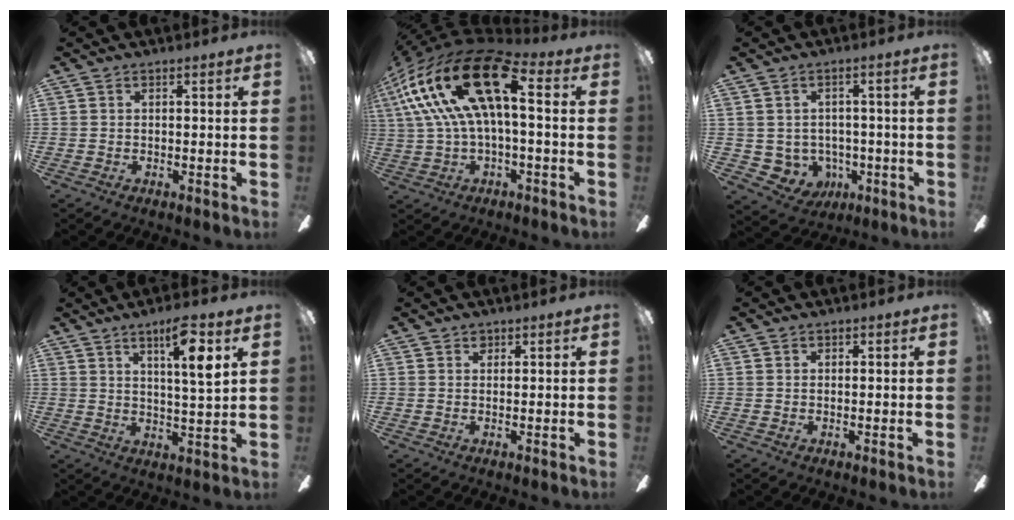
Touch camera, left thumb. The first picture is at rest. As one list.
[{"total": 25.3, "force": [6.1, 11.5, 21.7], "torque": [-0.411, -0.004, 0.105]}, {"total": 5.8, "force": [-0.8, 5.5, 1.6], "torque": [-0.063, 0.001, -0.009]}, {"total": 9.0, "force": [5.0, 1.3, 7.4], "torque": [-0.114, -0.015, 0.073]}, {"total": 0.9, "force": [0.6, 0.7, 0.3], "torque": [0.002, -0.002, 0.009]}, {"total": 0.5, "force": [0.1, 0.5, 0.2], "torque": [-0.004, 0.003, 0.001]}]